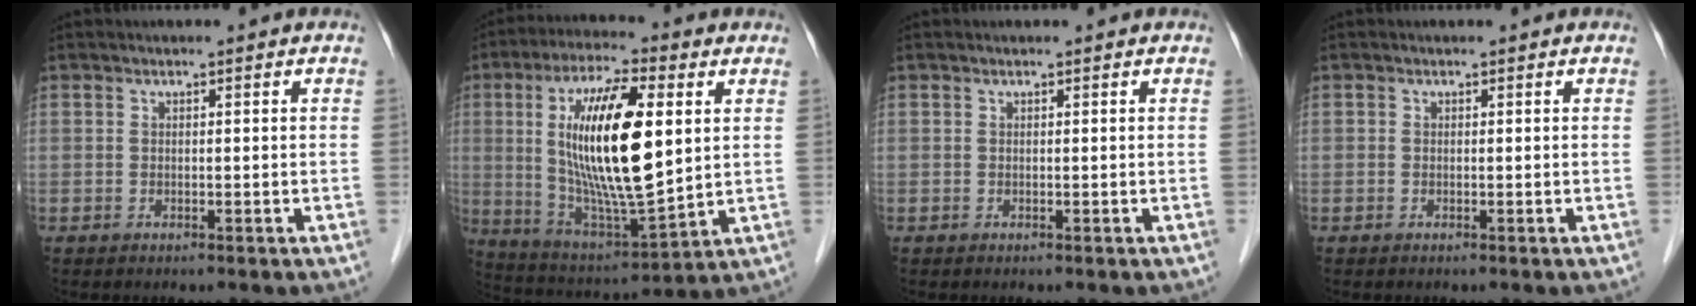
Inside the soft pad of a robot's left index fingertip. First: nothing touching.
{"total": 18.7, "force": [3.3, 4.1, 18.0], "torque": [-0.343, -0.002, 0.062]}
{"total": 0.0}
{"total": 0.6, "force": [-0.2, -0.6, 0.0], "torque": [0.001, 0.000, -0.007]}